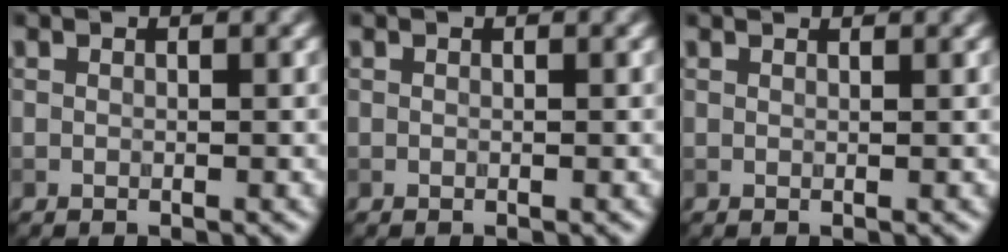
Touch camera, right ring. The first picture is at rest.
{"total": 0.0}
{"total": 1.8, "force": [1.6, 0.5, 0.7], "torque": [-0.007, 0.003, -0.001]}